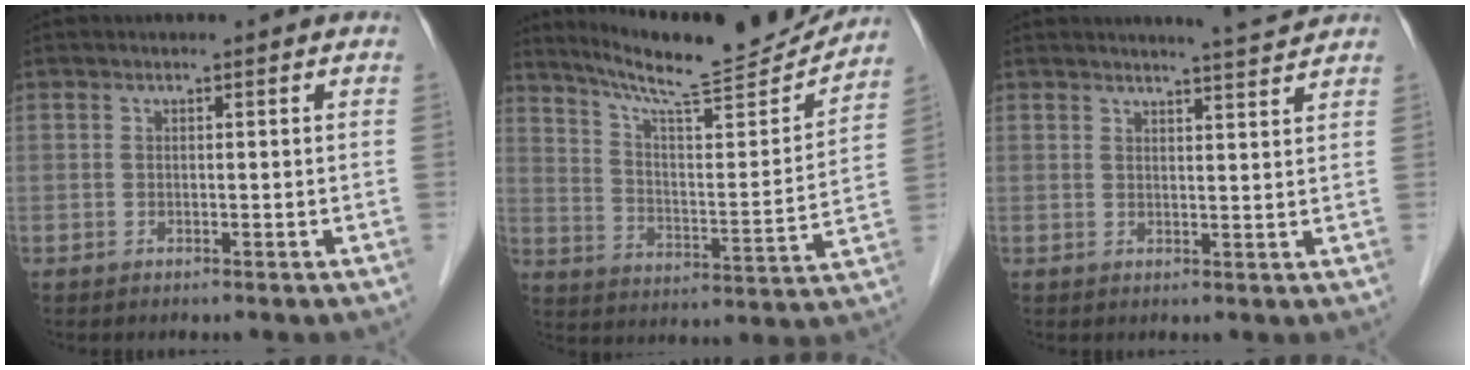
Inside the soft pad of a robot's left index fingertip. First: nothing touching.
{"total": 18.6, "force": [17.4, 1.0, 6.6], "torque": [-0.115, -0.036, 0.260]}
{"total": 3.6, "force": [3.5, -1.0, 0.4], "torque": [-0.015, -0.012, 0.046]}